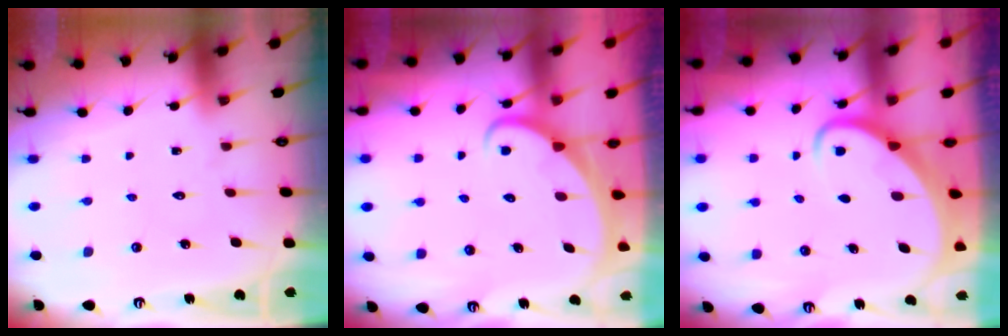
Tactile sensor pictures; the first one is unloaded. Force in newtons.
{"total": 2.5, "press": 2.4, "slide": 0.2}
{"total": 3.1, "press": 3.1, "slide": 0.2}